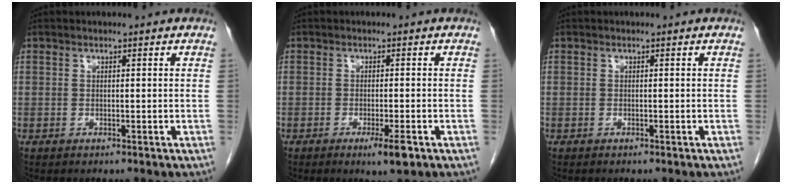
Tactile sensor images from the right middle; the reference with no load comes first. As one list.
[{"total": 3.3, "force": [-1.7, 0.3, 2.8], "torque": [-0.041, -0.006, -0.024]}, {"total": 0.0}]